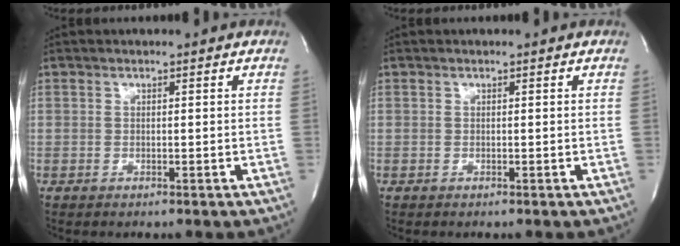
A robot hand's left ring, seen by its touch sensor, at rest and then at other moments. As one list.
[{"total": 0.0}]